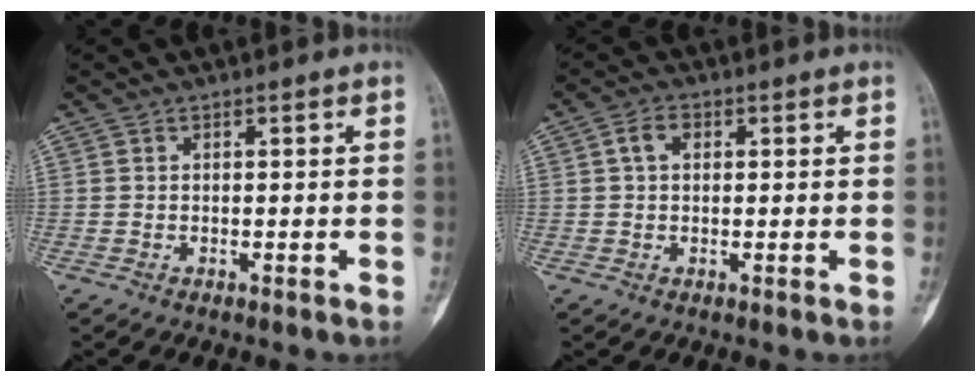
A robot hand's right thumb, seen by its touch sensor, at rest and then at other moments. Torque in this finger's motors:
{"motor_torque": [-0.02, 0.02, 0.19, -0.19, 0.01]}